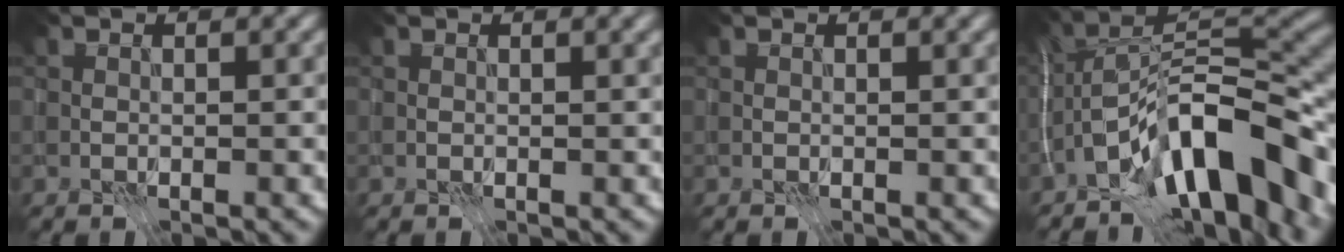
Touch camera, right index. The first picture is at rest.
{"total": 1.0, "force": [0.6, 0.1, 0.8], "torque": [-0.012, 0.004, 0.008]}
{"total": 0.7, "force": [0.4, 0.0, 0.5], "torque": [-0.008, 0.004, 0.005]}
{"total": 13.5, "force": [-6.8, 4.8, 10.6], "torque": [-0.160, 0.023, -0.128]}